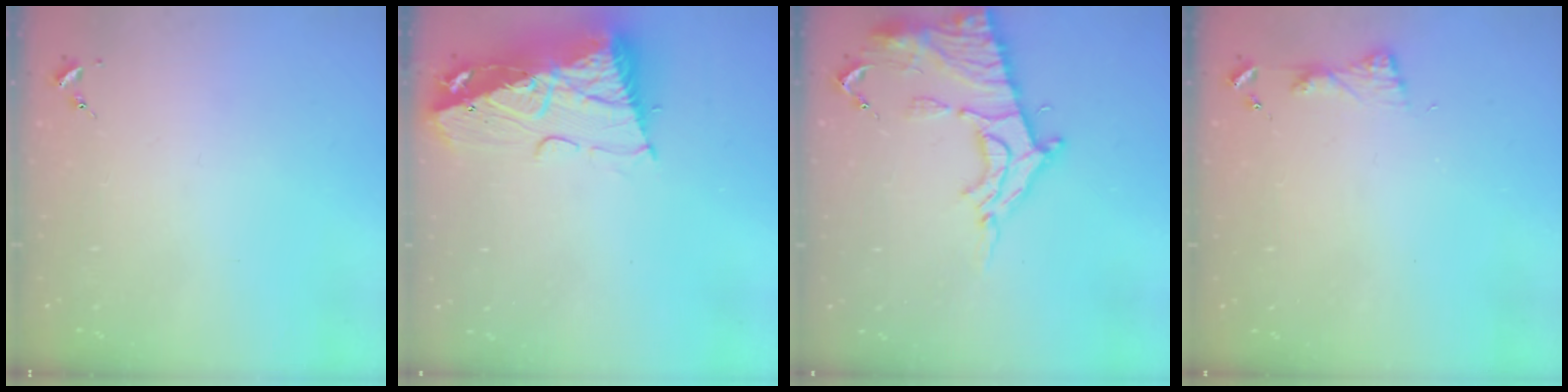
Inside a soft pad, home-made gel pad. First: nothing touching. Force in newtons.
{"total": 16.3, "press": 16.1, "slide": 2.0}
{"total": 16.6, "press": 16.5, "slide": 1.5}
{"total": 5.0, "press": 4.9, "slide": 0.6}